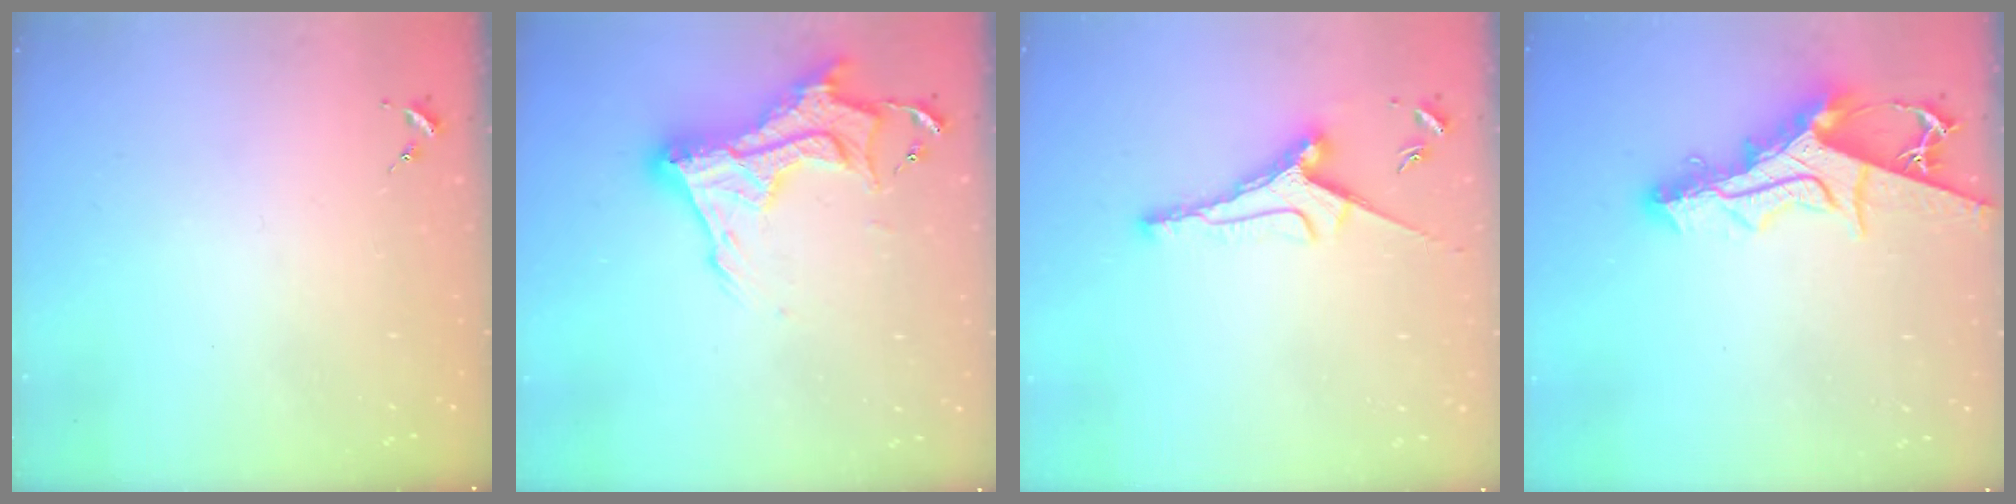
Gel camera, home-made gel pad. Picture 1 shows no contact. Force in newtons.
{"total": 16.8, "press": 16.7, "slide": 1.5}
{"total": 8.6, "press": 8.6, "slide": 0.2}
{"total": 15.2, "press": 15.2, "slide": 1.3}